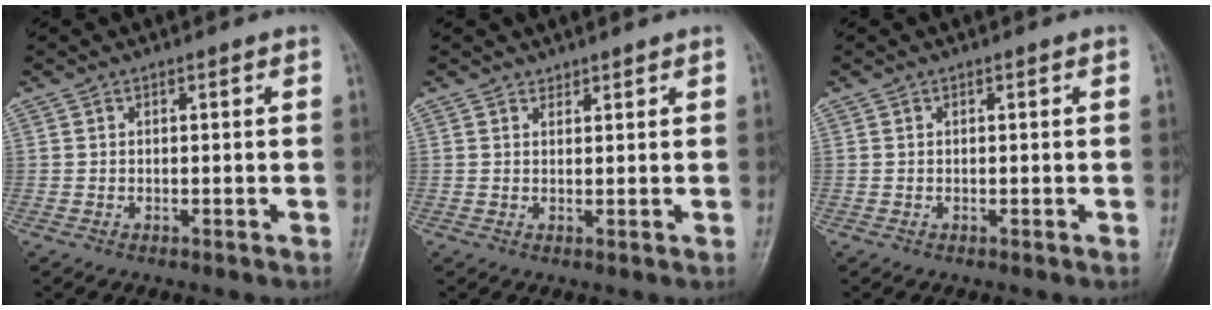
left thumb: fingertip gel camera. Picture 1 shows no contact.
{"total": 1.4, "force": [1.3, 0.6, 0.1], "torque": [0.012, -0.009, 0.016]}
{"total": 0.0}